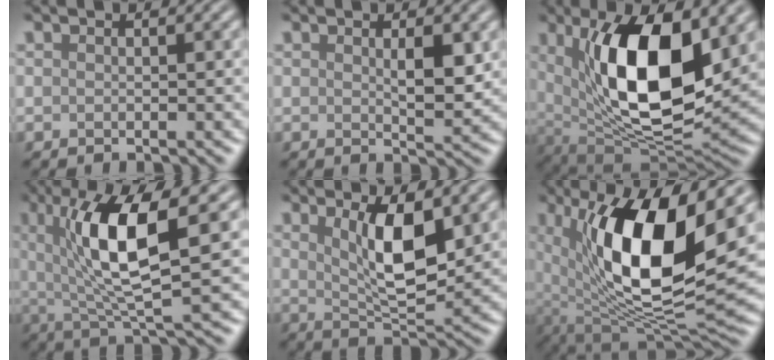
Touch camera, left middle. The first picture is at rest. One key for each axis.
{"total": 2.6, "fx": 0.7, "fy": 0.8, "fz": 2.3, "tx": -0.039, "ty": -0.006, "tz": 0.014}
{"total": 12.9, "fx": 3.2, "fy": 5.3, "fz": 11.3, "tx": -0.184, "ty": -0.012, "tz": 0.055}
{"total": 9.1, "fx": 2.0, "fy": 2.3, "fz": 8.5, "tx": -0.149, "ty": -0.004, "tz": 0.039}
{"total": 6.3, "fx": 2.1, "fy": 2.0, "fz": 5.6, "tx": -0.100, "ty": -0.008, "tz": 0.040}
{"total": 14.8, "fx": 3.8, "fy": 5.7, "fz": 13.2, "tx": -0.221, "ty": -0.009, "tz": 0.063}